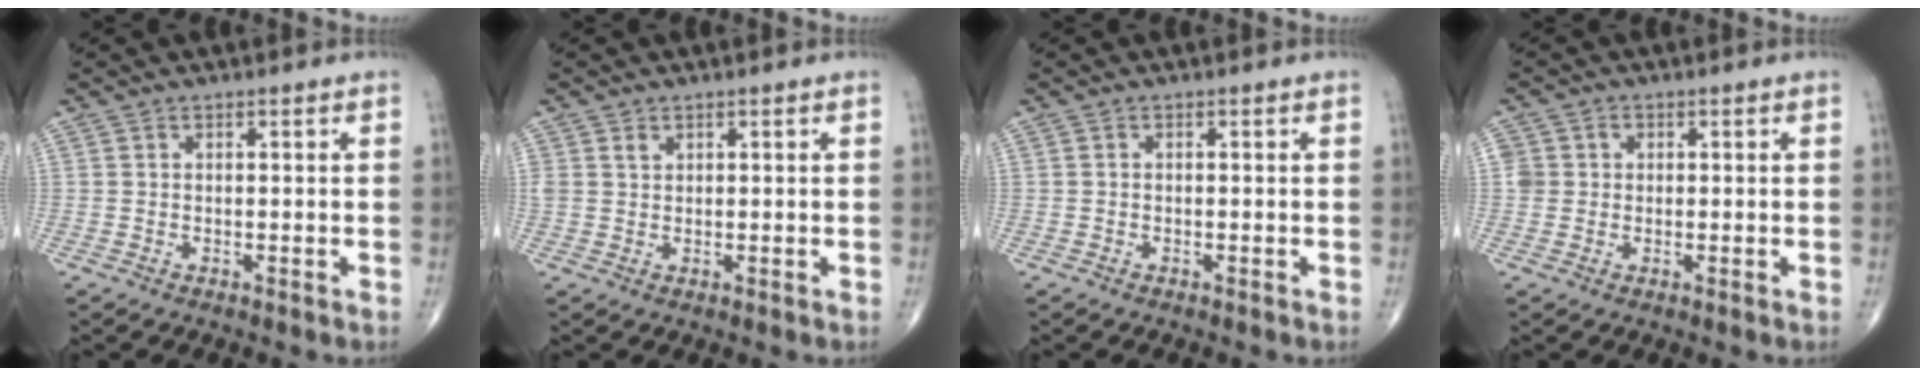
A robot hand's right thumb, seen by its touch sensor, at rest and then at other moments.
{"total": 1.6, "force": [0.9, 1.1, 0.6], "torque": [-0.006, -0.001, 0.018]}
{"total": 0.0}
{"total": 2.8, "force": [0.8, 2.3, 1.4], "torque": [-0.019, 0.005, 0.019]}